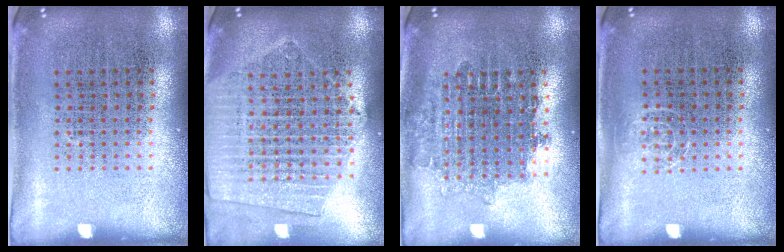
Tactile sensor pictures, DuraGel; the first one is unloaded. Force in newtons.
{"total": 2.0, "press": 1.8, "slide": 0.9}
{"total": 1.7, "press": 1.4, "slide": 1.0}
{"total": 0.6, "press": 0.5, "slide": 0.4}